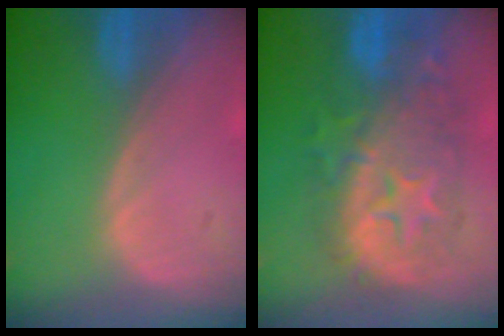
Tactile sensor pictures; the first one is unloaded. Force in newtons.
{"total": 10.3, "press": 10.2, "slide": 0.7}